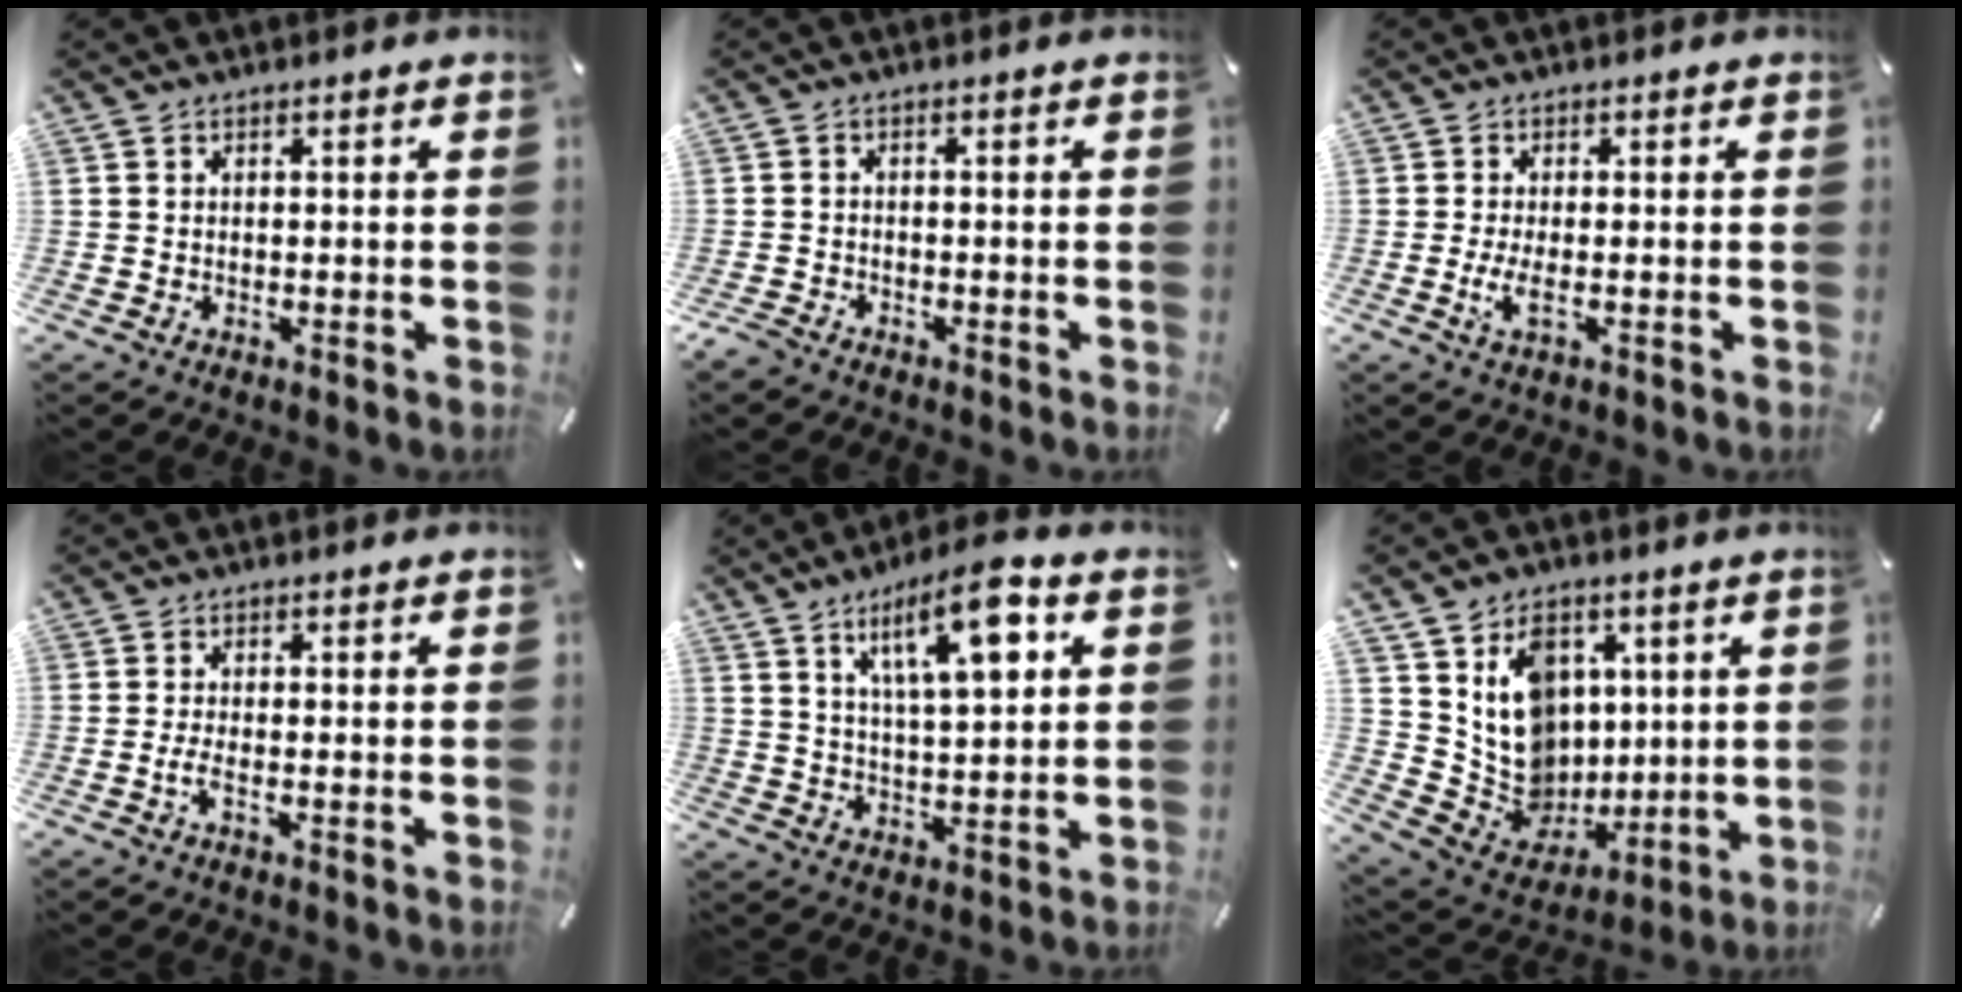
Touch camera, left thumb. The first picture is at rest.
{"total": 2.4, "force": [-2.0, 1.1, 0.7], "torque": [-0.019, 0.009, -0.042]}
{"total": 4.0, "force": [-0.9, 1.2, 3.7], "torque": [-0.083, -0.008, -0.020]}
{"total": 2.8, "force": [-1.1, 0.6, 2.5], "torque": [-0.058, -0.006, -0.022]}
{"total": 14.0, "force": [6.3, 4.8, 11.5], "torque": [-0.186, -0.019, 0.098]}
{"total": 15.3, "force": [3.2, 13.5, 6.5], "torque": [-0.112, -0.017, 0.080]}